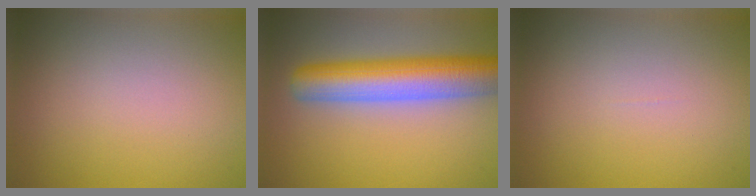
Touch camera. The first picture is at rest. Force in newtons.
{"total": 8.6, "press": 8.6, "slide": 0.3}
{"total": 0.0}